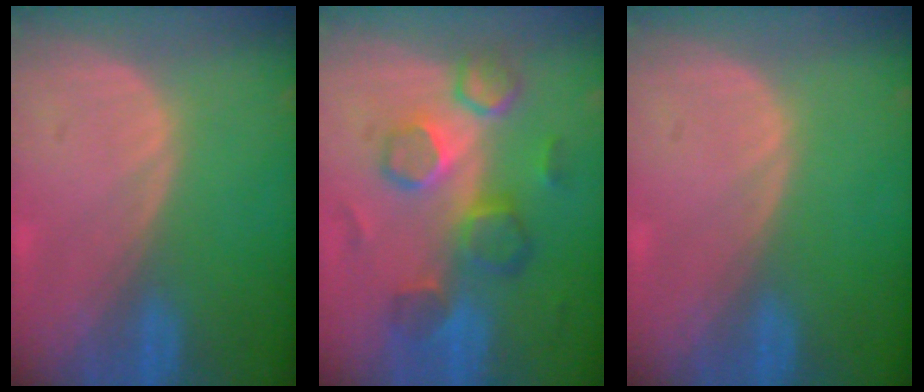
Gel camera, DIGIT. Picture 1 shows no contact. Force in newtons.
{"total": 9.1, "press": 8.6, "slide": 3.0}
{"total": 0.0}